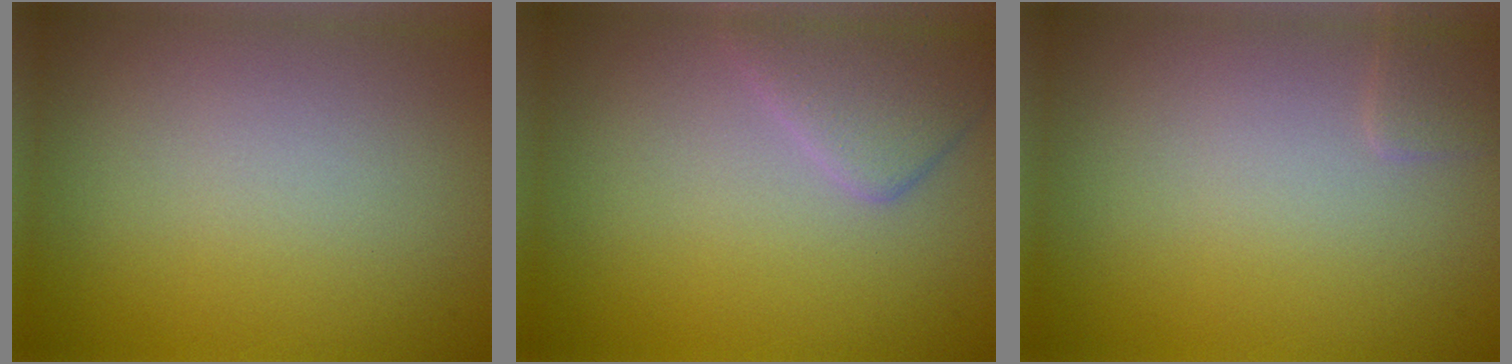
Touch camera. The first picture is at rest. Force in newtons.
{"total": 2.7, "press": 2.7, "slide": 0.1}
{"total": 0.8, "press": 0.8, "slide": 0.1}